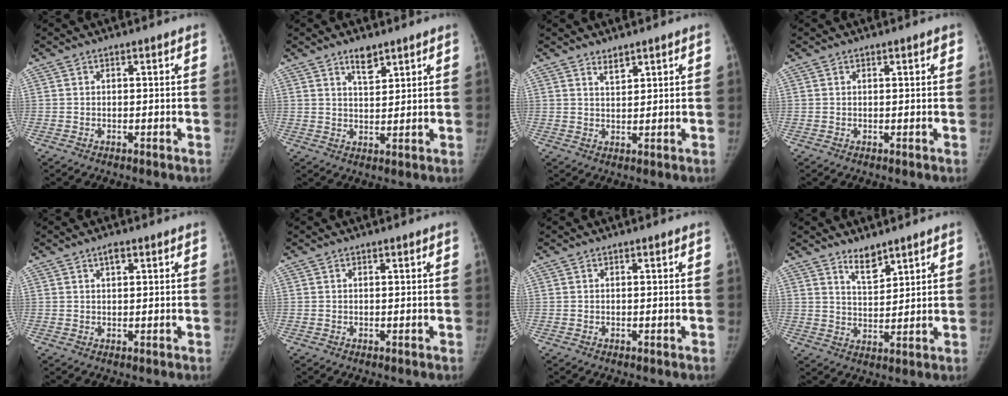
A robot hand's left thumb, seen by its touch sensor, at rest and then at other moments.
{"total": 4.1, "force": [3.0, 1.7, 2.3], "torque": [-0.024, -0.022, 0.052]}
{"total": 2.1, "force": [1.8, 0.6, 0.9], "torque": [-0.007, -0.017, 0.034]}
{"total": 0.8, "force": [0.5, 0.2, 0.6], "torque": [-0.008, 0.000, 0.007]}
{"total": 1.6, "force": [0.9, 0.7, 1.1], "torque": [-0.014, -0.001, 0.014]}
{"total": 0.0}
{"total": 0.0}
{"total": 4.6, "force": [3.8, 1.6, 2.1], "torque": [-0.021, -0.035, 0.071]}